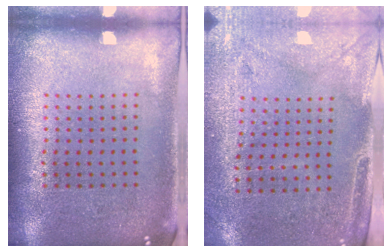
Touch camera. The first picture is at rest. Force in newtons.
{"total": 3.0, "press": 2.5, "slide": 1.6}